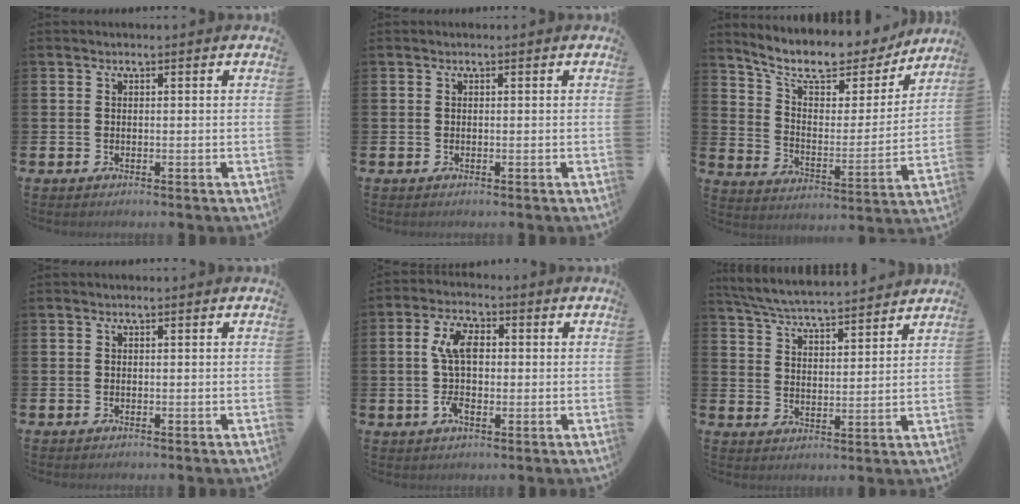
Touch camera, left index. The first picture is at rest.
{"total": 0.0}
{"total": 10.5, "force": [9.1, 3.3, 4.0], "torque": [-0.112, -0.062, 0.156]}
{"total": 0.0}
{"total": 7.2, "force": [0.5, 3.6, 6.2], "torque": [-0.114, 0.002, 0.003]}
{"total": 5.7, "force": [5.6, 0.1, 1.0], "torque": [-0.047, -0.039, 0.098]}